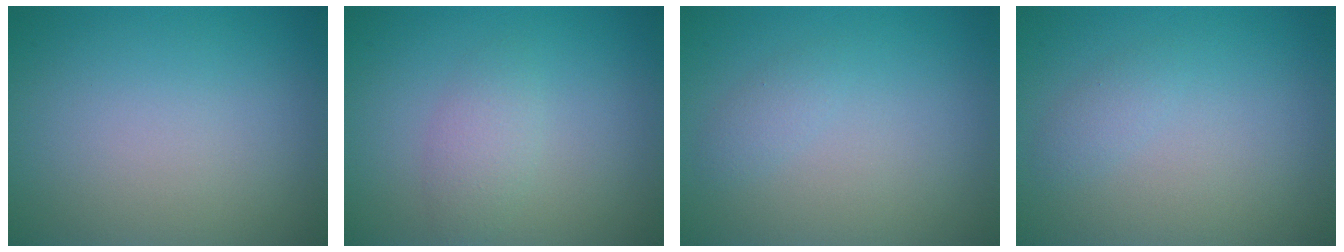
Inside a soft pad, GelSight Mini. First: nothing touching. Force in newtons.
{"total": 1.9, "press": 1.9, "slide": 0.1}
{"total": 0.9, "press": 0.9, "slide": 0.0}
{"total": 0.9, "press": 0.9, "slide": 0.0}